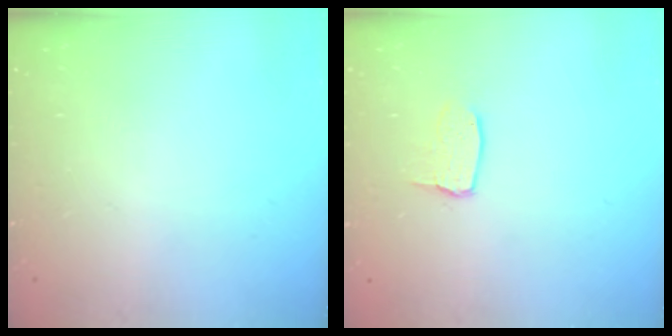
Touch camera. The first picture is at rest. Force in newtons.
{"total": 3.0, "press": 3.0, "slide": 0.2}